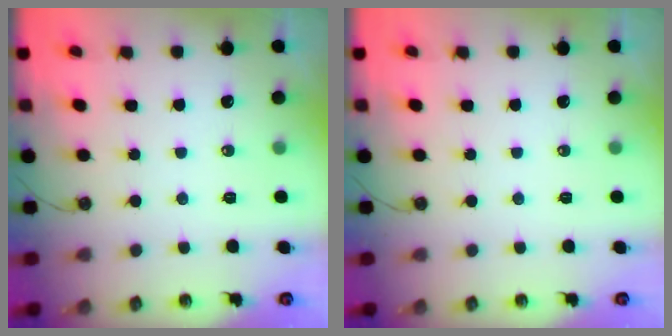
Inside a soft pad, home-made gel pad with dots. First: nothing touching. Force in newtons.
{"total": 0.0}